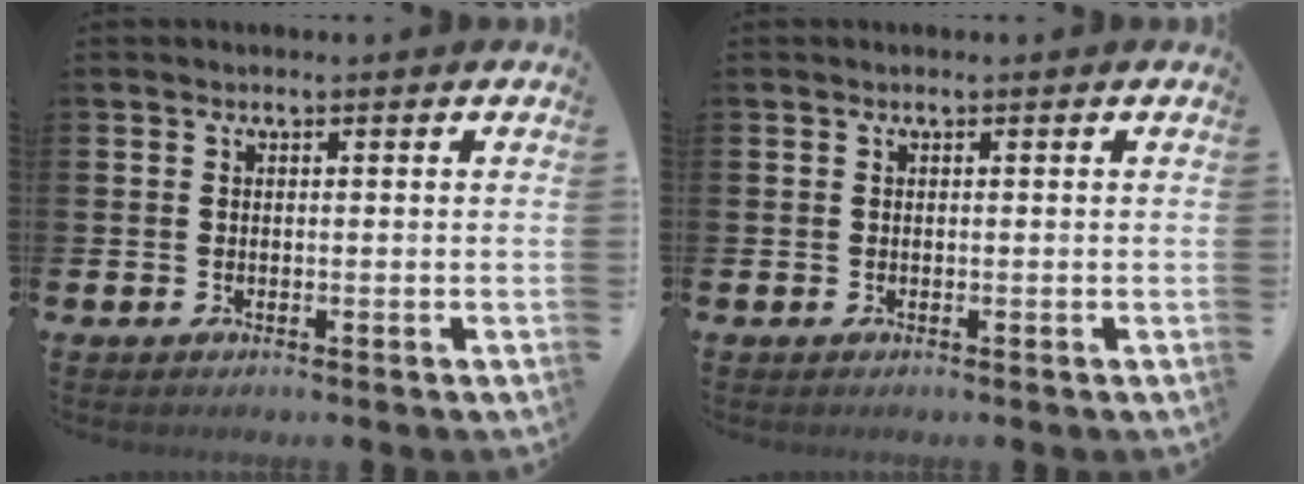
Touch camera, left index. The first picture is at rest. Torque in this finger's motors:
{"motor_torque": [0.03, 0.02, 0.00, 0.00]}